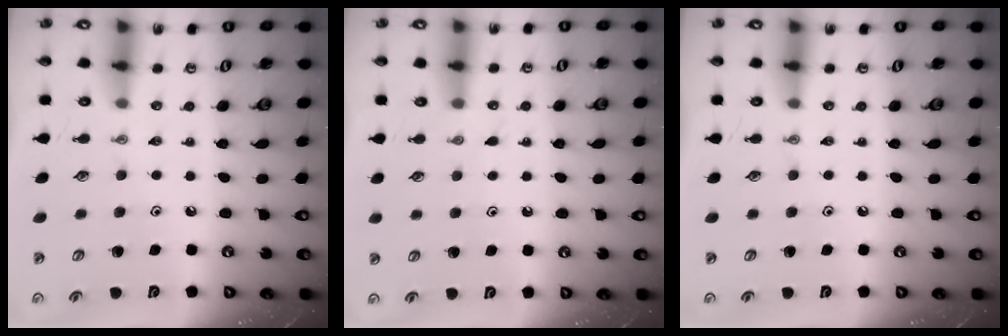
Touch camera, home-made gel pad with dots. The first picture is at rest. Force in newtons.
{"total": 2.9, "press": 2.8, "slide": 0.4}
{"total": 0.0}